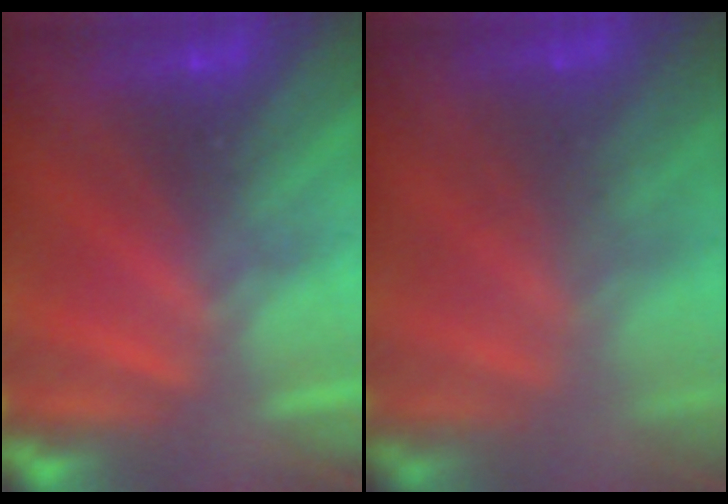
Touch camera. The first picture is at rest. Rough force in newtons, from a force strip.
{"total": 5.9}